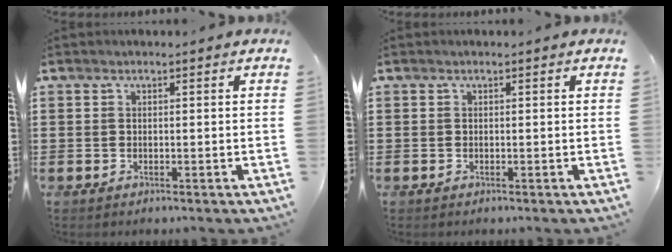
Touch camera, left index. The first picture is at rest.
{"total": 0.0}